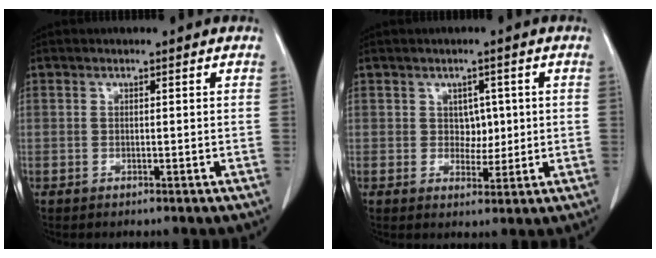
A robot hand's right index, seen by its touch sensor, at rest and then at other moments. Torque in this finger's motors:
{"motor_torque": [0.04, 0.13, 0.02, -0.01]}